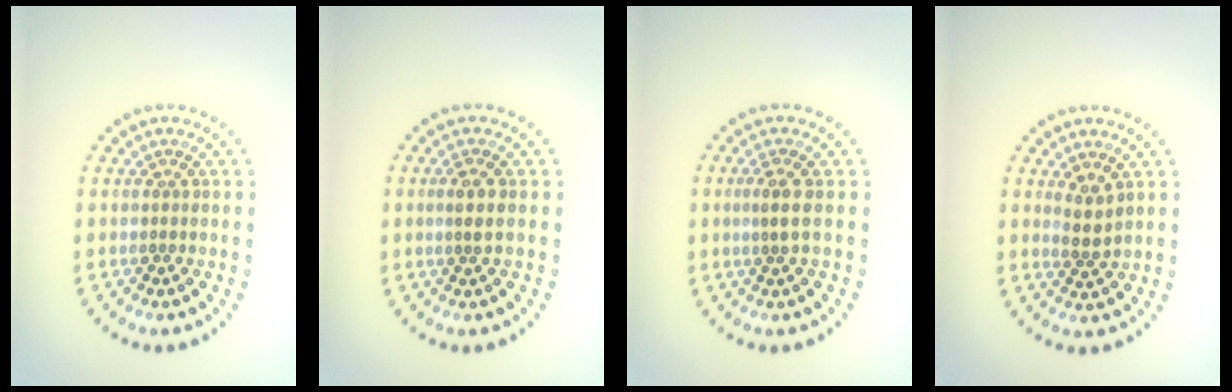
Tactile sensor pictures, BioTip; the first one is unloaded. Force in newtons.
{"total": 1.5, "press": 1.2, "slide": 0.9}
{"total": 1.4, "press": 1.0, "slide": 1.0}
{"total": 1.6, "press": 1.2, "slide": 1.1}